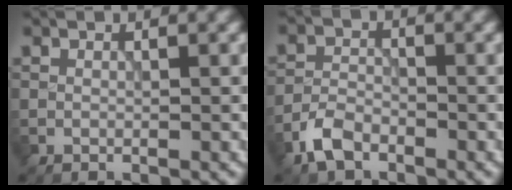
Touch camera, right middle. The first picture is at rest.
{"total": 3.0, "force": [-2.2, 1.4, 1.5], "torque": [-0.030, 0.003, -0.053]}